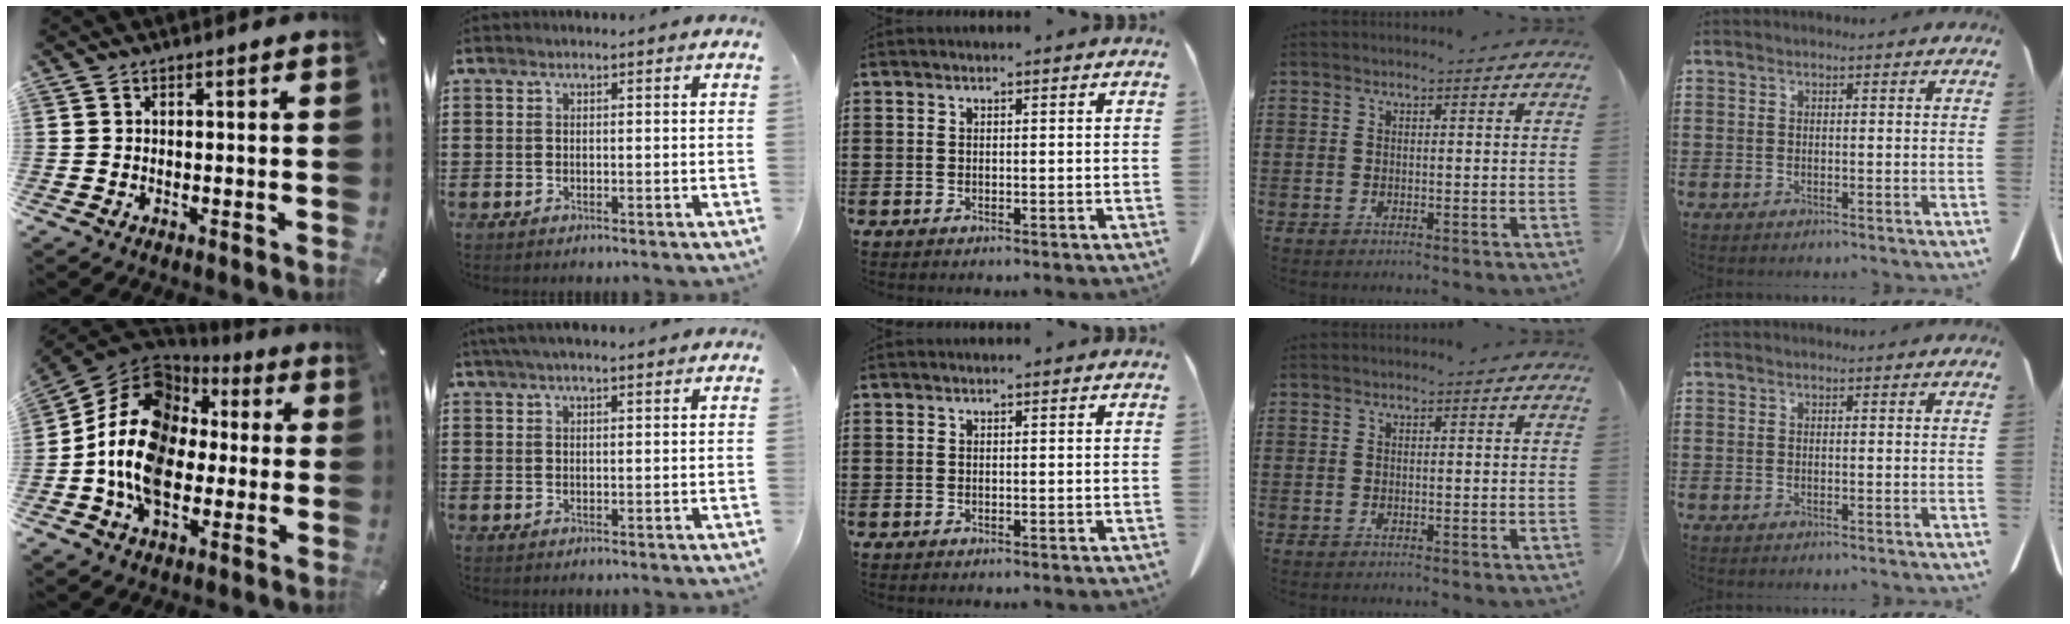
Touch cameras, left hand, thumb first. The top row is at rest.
{"thumb": {"total": 16.3, "force": [-2.1, 12.7, 10.1], "torque": [-0.230, 0.014, -0.043]}, "index": {"total": 2.7, "force": [2.1, 0.4, 1.7], "torque": [-0.036, 0.006, 0.040]}}